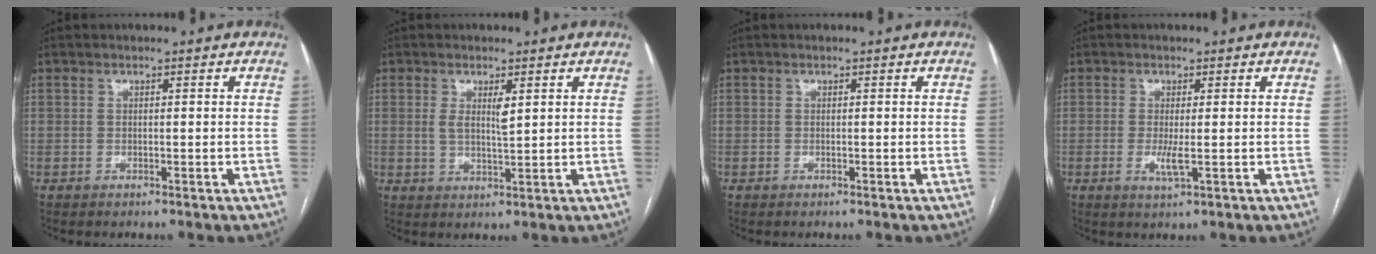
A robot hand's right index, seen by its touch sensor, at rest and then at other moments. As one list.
[{"total": 3.2, "force": [1.0, 0.7, 3.0], "torque": [-0.056, -0.007, 0.020]}, {"total": 0.0}, {"total": 2.5, "force": [-0.4, 0.2, 2.4], "torque": [-0.048, -0.006, -0.004]}]